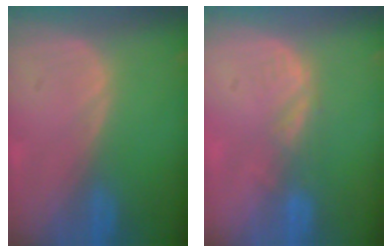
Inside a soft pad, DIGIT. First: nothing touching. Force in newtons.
{"total": 2.8, "press": 2.2, "slide": 1.7}